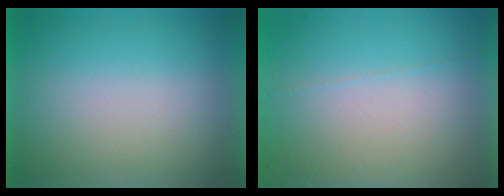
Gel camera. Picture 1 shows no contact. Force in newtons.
{"total": 5.9}